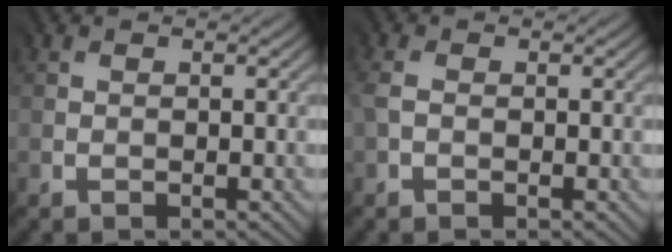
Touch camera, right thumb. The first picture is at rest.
{"total": 1.2, "force": [-0.3, 0.8, 0.9], "torque": [-0.033, 0.000, -0.009]}